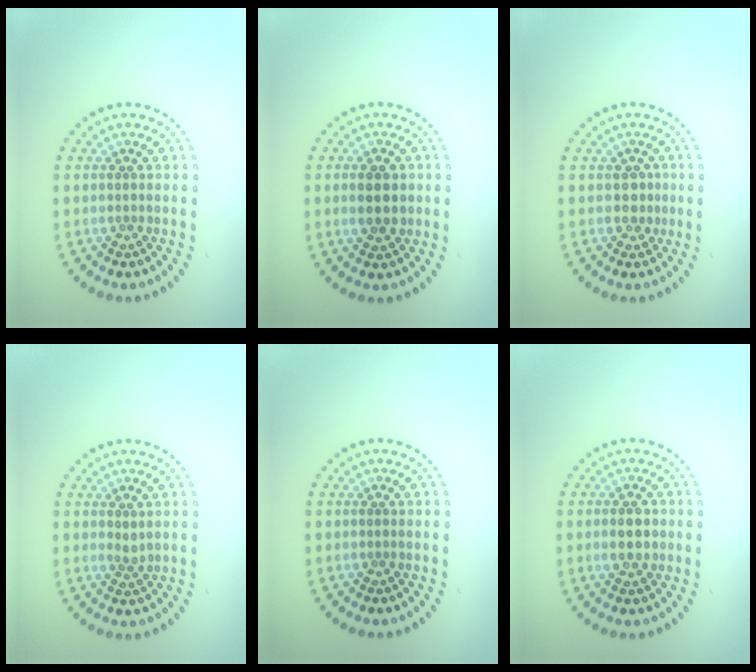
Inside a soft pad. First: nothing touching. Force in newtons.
{"total": 2.7, "press": 2.7, "slide": 0.2}
{"total": 1.5, "press": 1.2, "slide": 0.9}
{"total": 1.0, "press": 0.8, "slide": 0.6}
{"total": 0.0}
{"total": 2.6, "press": 2.6, "slide": 0.1}